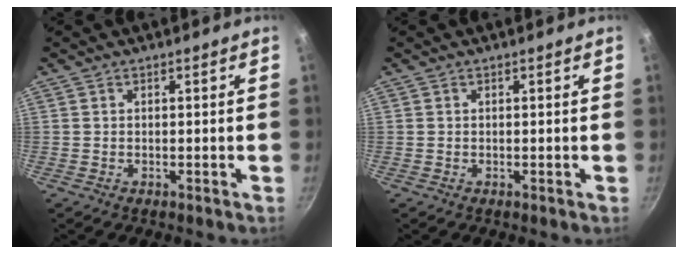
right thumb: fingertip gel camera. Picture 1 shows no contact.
{"total": 0.0}